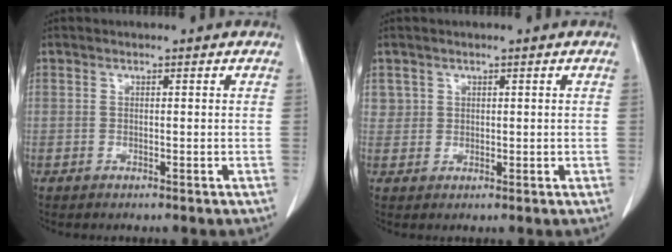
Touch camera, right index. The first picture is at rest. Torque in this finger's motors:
{"motor_torque": [-0.29, 0.14, -0.16, -0.02]}